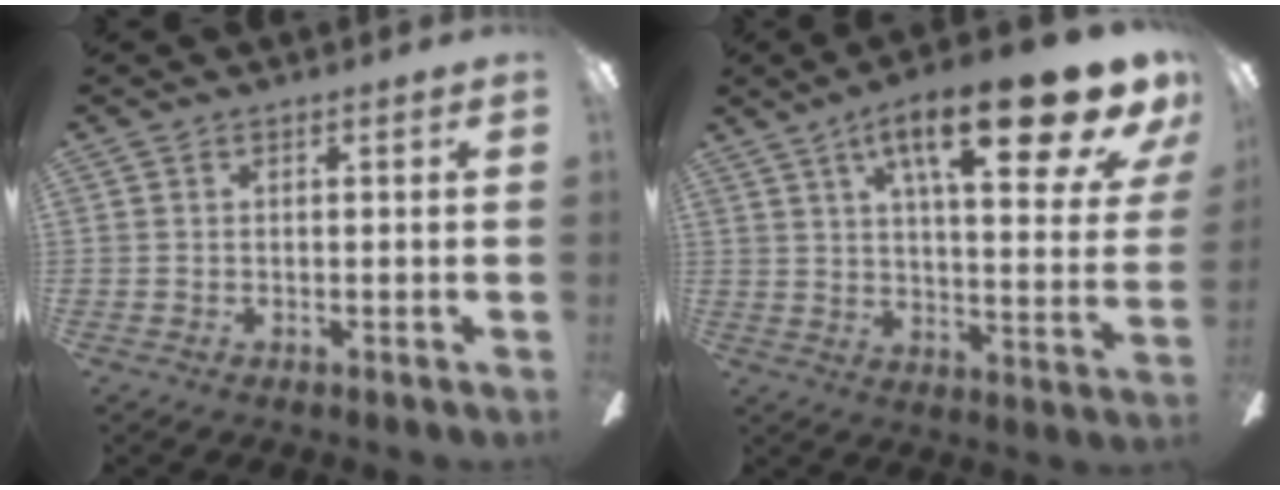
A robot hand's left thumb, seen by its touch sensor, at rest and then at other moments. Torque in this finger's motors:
{"motor_torque": [2.94, 2.07, 1.79, -0.98, 0.50]}